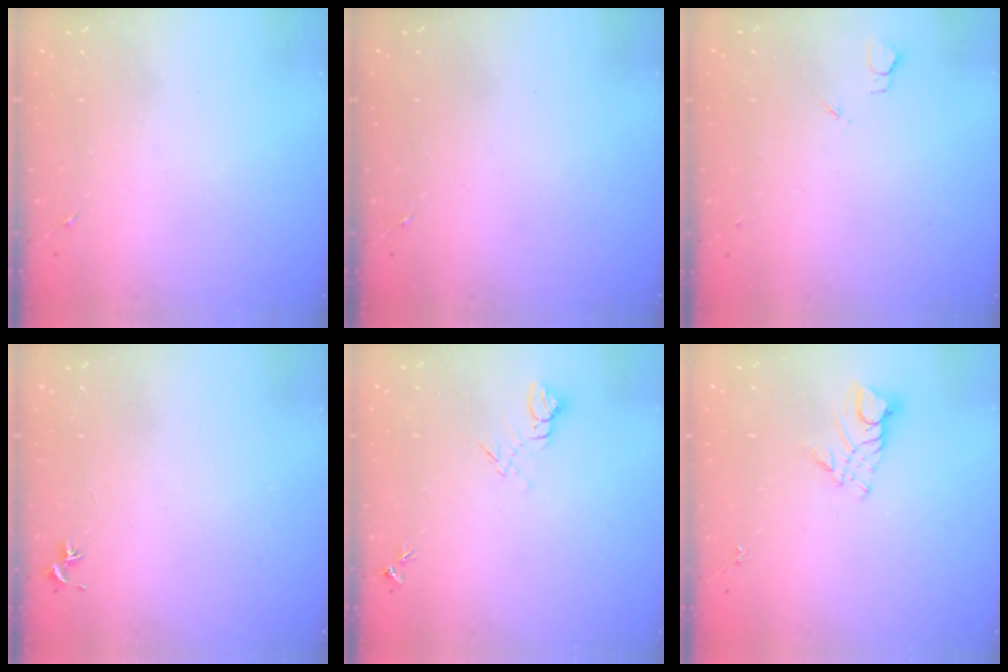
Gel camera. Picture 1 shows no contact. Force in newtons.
{"total": 0.0}
{"total": 2.7, "press": 2.6, "slide": 0.3}
{"total": 0.8, "press": 0.7, "slide": 0.3}
{"total": 5.8, "press": 5.7, "slide": 0.7}
{"total": 6.7, "press": 6.7, "slide": 0.5}